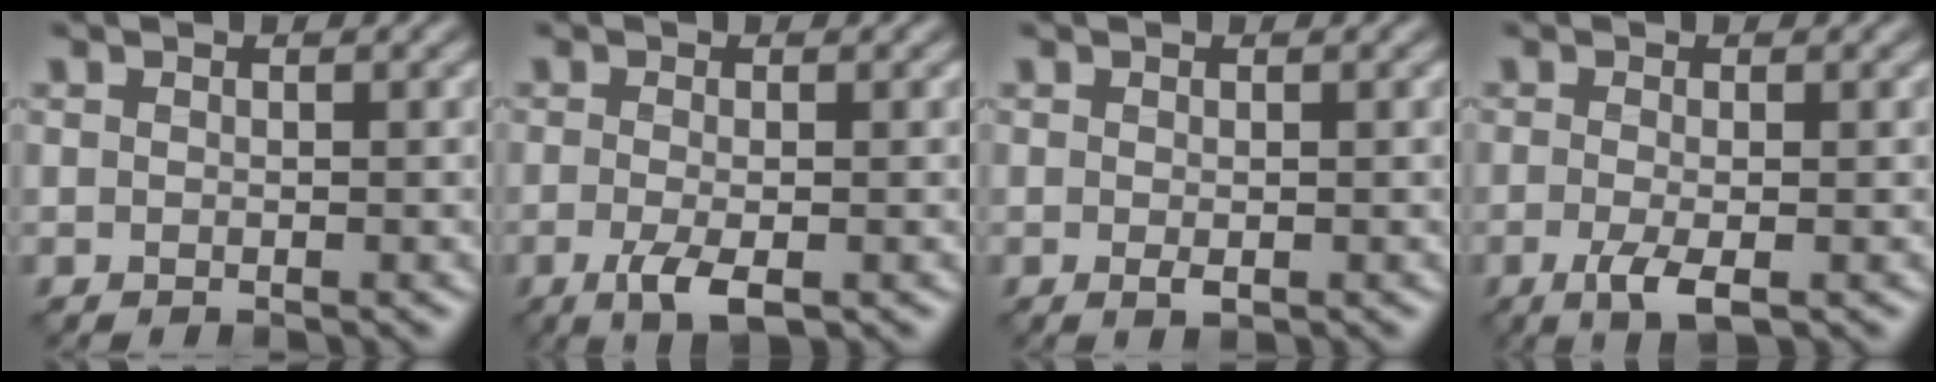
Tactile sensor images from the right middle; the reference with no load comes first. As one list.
[{"total": 3.0, "force": [-1.2, 0.9, 2.6], "torque": [-0.055, -0.008, -0.024]}, {"total": 0.8, "force": [-0.2, 0.3, 0.7], "torque": [-0.014, -0.004, -0.001]}, {"total": 2.7, "force": [-1.1, 0.7, 2.4], "torque": [-0.052, -0.008, -0.022]}]